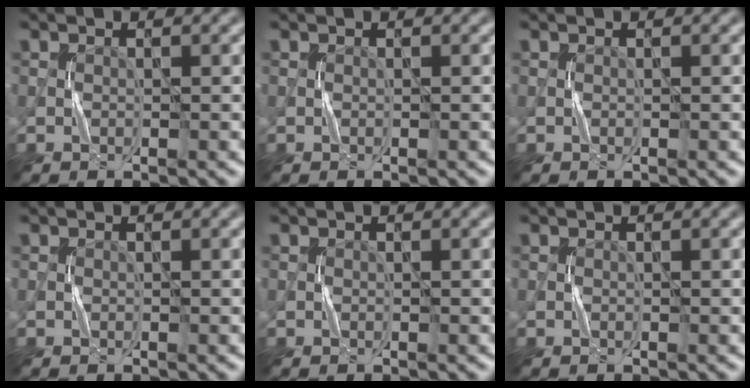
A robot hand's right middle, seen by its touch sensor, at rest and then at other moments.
{"total": 0.0}
{"total": 0.0}
{"total": 0.0}
{"total": 0.0}
{"total": 0.0}